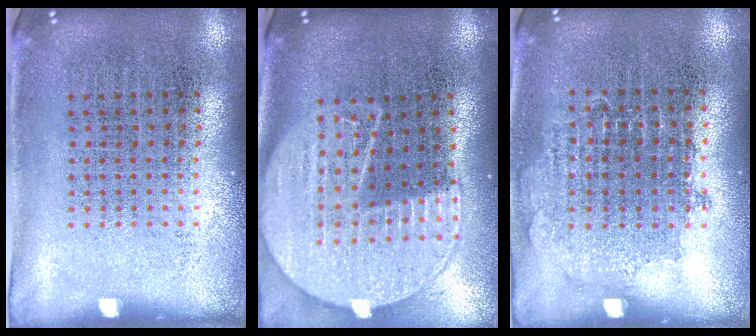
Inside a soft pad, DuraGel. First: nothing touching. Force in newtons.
{"total": 2.0, "press": 1.8, "slide": 1.0}
{"total": 0.7, "press": 0.7, "slide": 0.3}